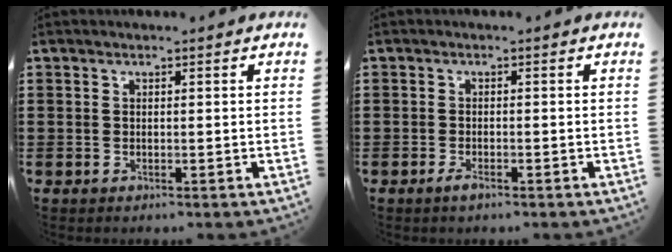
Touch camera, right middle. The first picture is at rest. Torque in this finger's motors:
{"motor_torque": [0.63, -0.18, 0.02, 0.05]}